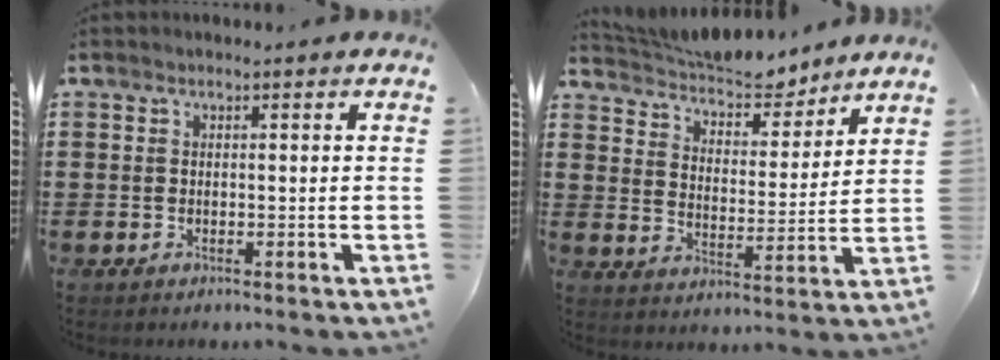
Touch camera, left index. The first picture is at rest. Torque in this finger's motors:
{"motor_torque": [0.45, -0.69, -0.04, -0.01]}